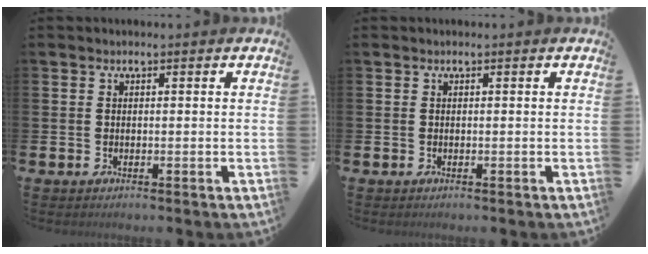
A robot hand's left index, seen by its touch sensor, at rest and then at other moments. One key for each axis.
{"total": 0.0}